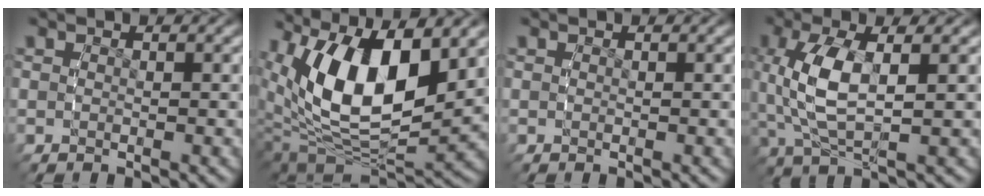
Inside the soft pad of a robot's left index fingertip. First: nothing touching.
{"total": 12.6, "force": [1.5, 7.4, 10.1], "torque": [-0.206, -0.040, 0.052]}
{"total": 0.0}
{"total": 5.6, "force": [1.4, 2.0, 5.0], "torque": [-0.126, -0.006, 0.035]}